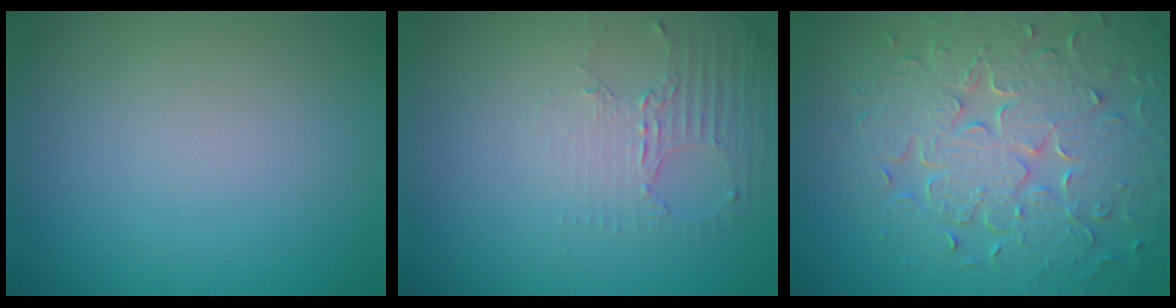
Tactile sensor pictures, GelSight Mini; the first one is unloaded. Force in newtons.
{"total": 2.6, "press": 2.0, "slide": 1.7}
{"total": 8.8, "press": 6.3, "slide": 6.1}